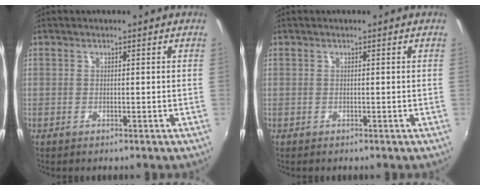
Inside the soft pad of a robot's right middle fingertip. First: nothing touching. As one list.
[{"total": 0.0}]